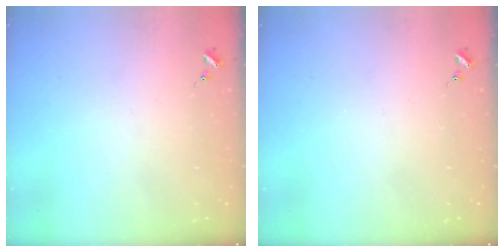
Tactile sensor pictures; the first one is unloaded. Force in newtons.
{"total": 0.0}